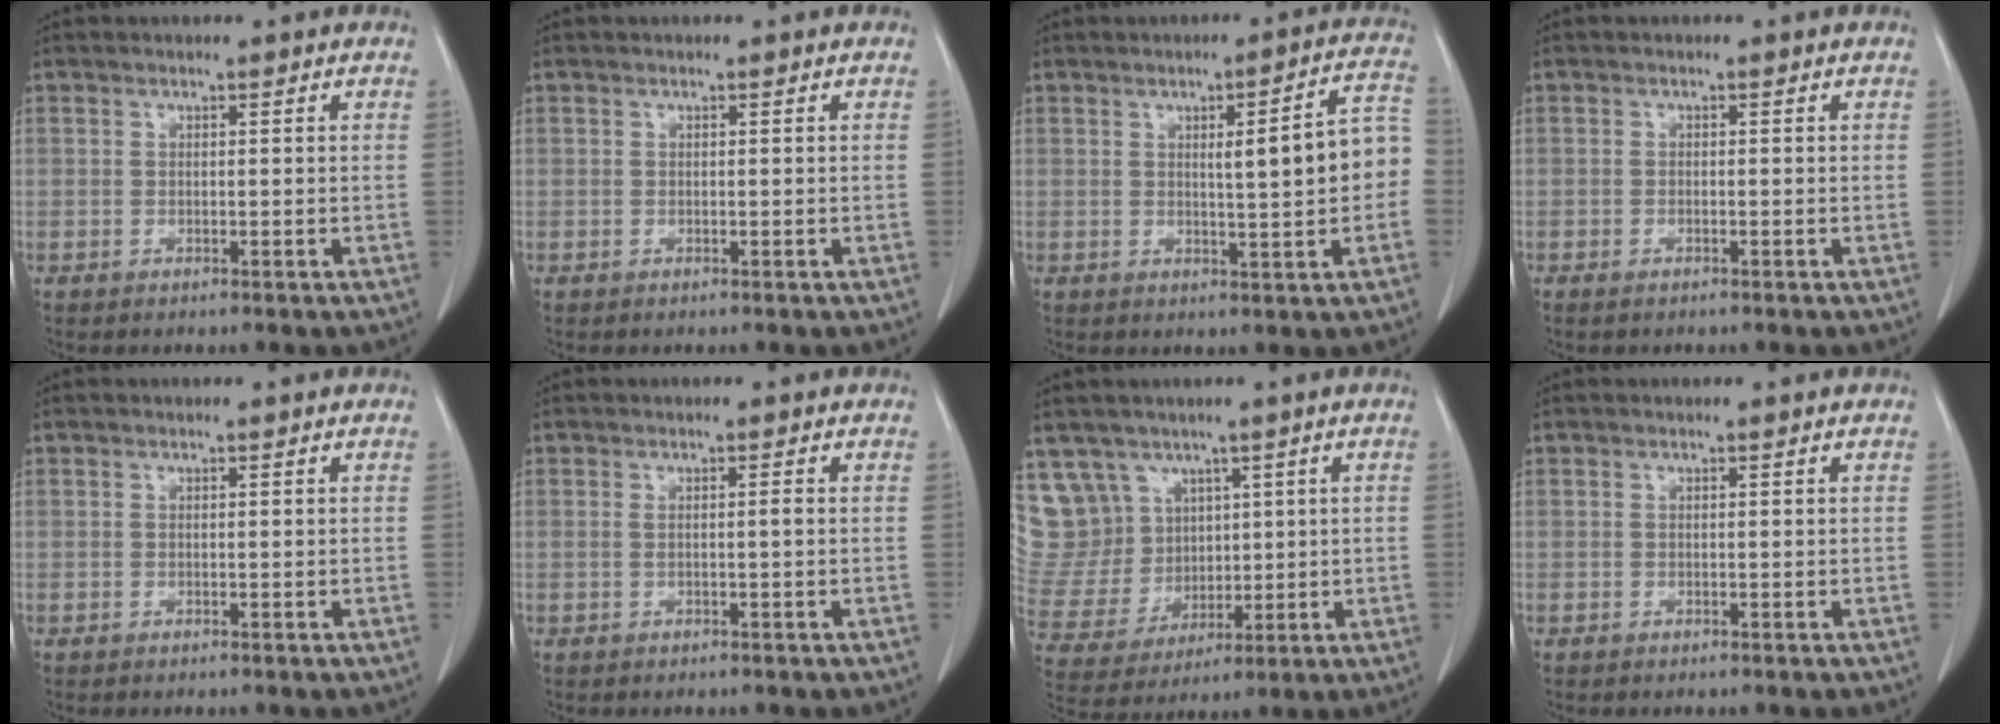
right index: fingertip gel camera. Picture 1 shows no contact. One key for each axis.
{"total": 0.0}
{"total": 9.0, "fx": 0.0, "fy": 1.0, "fz": 8.9, "tx": -0.109, "ty": 0.023, "tz": -0.001}
{"total": 0.7, "fx": -0.5, "fy": 0.2, "fz": 0.3, "tx": -0.010, "ty": -0.002, "tz": -0.007}
{"total": 0.0}
{"total": 0.9, "fx": 0.1, "fy": -0.1, "fz": 0.9, "tx": -0.013, "ty": 0.001, "tz": 0.004}
{"total": 11.2, "fx": 6.2, "fy": 9.2, "fz": 1.1, "tx": -0.048, "ty": 0.055, "tz": 0.150}
{"total": 0.0}